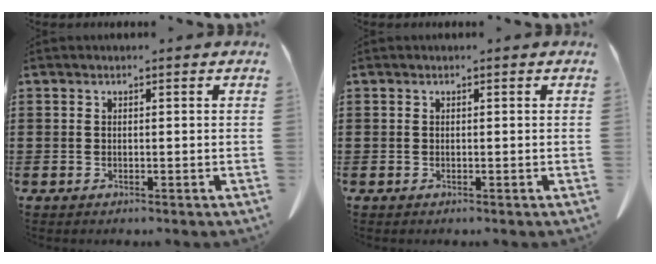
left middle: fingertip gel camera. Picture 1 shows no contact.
{"total": 0.0}